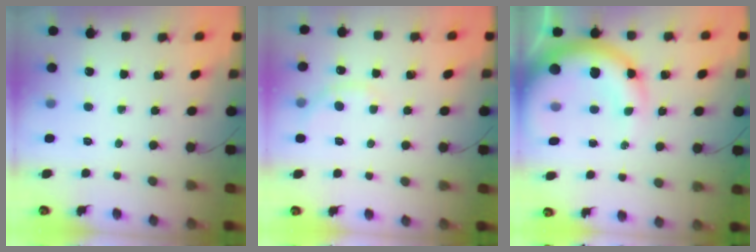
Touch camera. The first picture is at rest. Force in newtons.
{"total": 3.9, "press": 3.7, "slide": 1.2}
{"total": 13.5, "press": 13.2, "slide": 2.5}